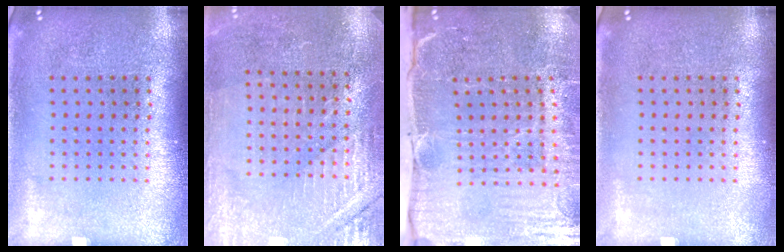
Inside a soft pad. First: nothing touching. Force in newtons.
{"total": 2.9, "press": 2.9, "slide": 0.4}
{"total": 5.4, "press": 4.5, "slide": 3.0}
{"total": 0.0}